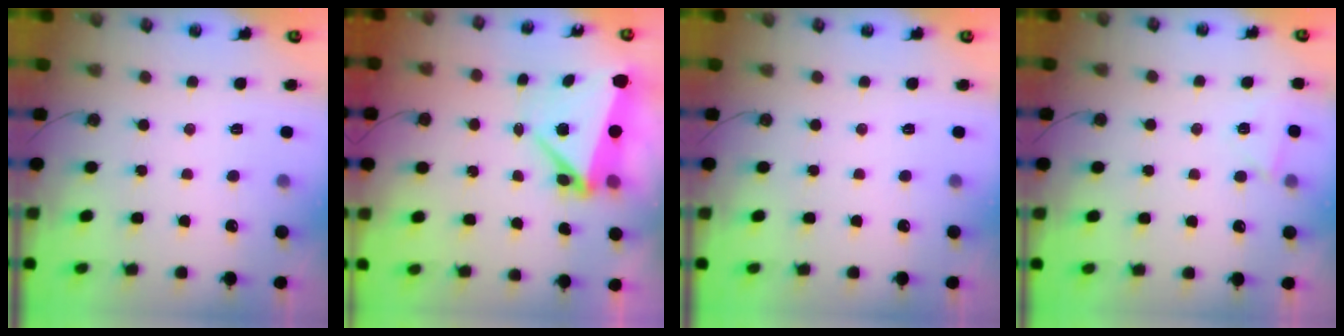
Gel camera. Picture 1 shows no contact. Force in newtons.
{"total": 7.9, "press": 7.6, "slide": 2.0}
{"total": 0.0}
{"total": 3.3, "press": 3.3, "slide": 0.5}